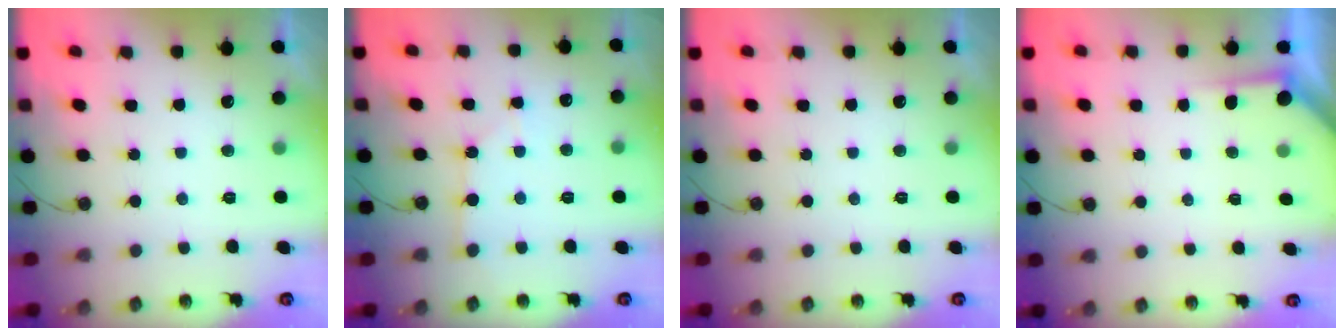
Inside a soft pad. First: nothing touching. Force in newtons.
{"total": 3.0, "press": 2.9, "slide": 0.4}
{"total": 0.0}
{"total": 2.5, "press": 2.5, "slide": 0.3}